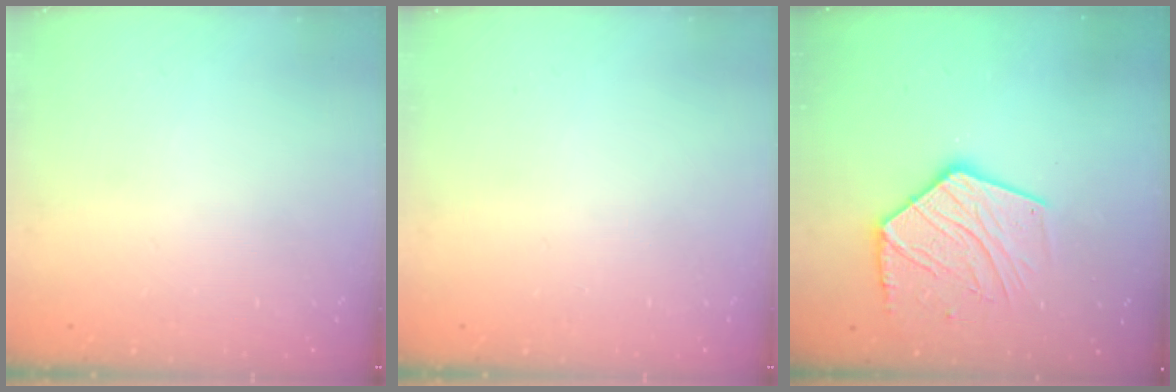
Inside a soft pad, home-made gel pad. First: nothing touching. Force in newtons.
{"total": 0.0}
{"total": 16.2, "press": 16.2, "slide": 1.0}